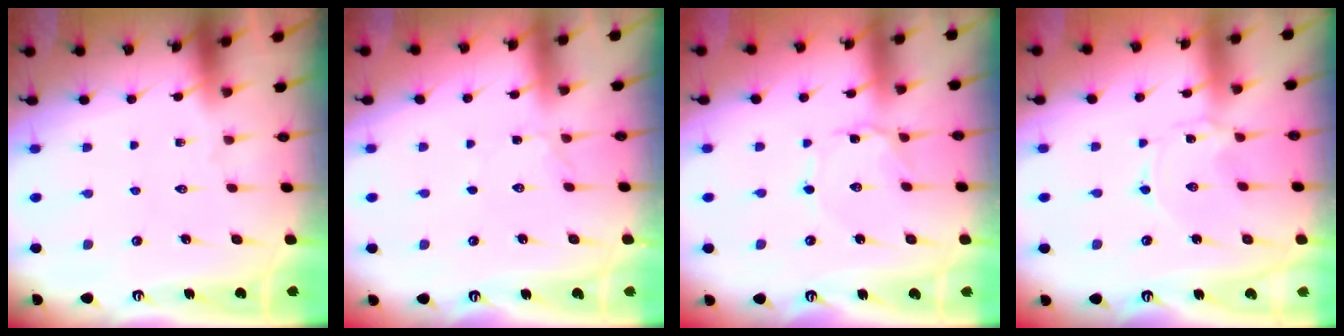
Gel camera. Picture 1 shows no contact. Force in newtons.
{"total": 1.4, "press": 1.4, "slide": 0.3}
{"total": 1.0, "press": 1.0, "slide": 0.1}
{"total": 0.0}